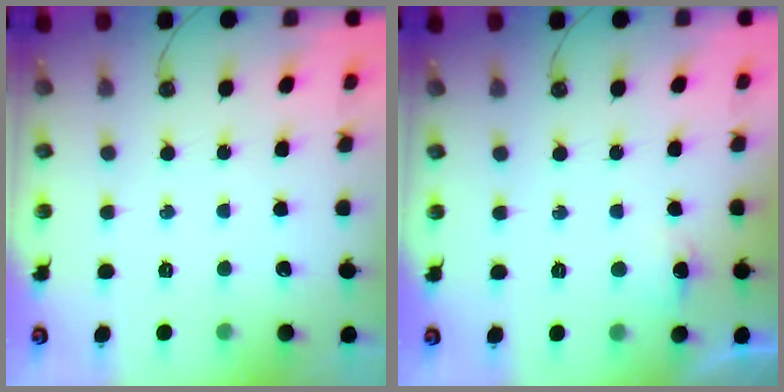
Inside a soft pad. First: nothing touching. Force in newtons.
{"total": 5.4, "press": 5.3, "slide": 1.3}